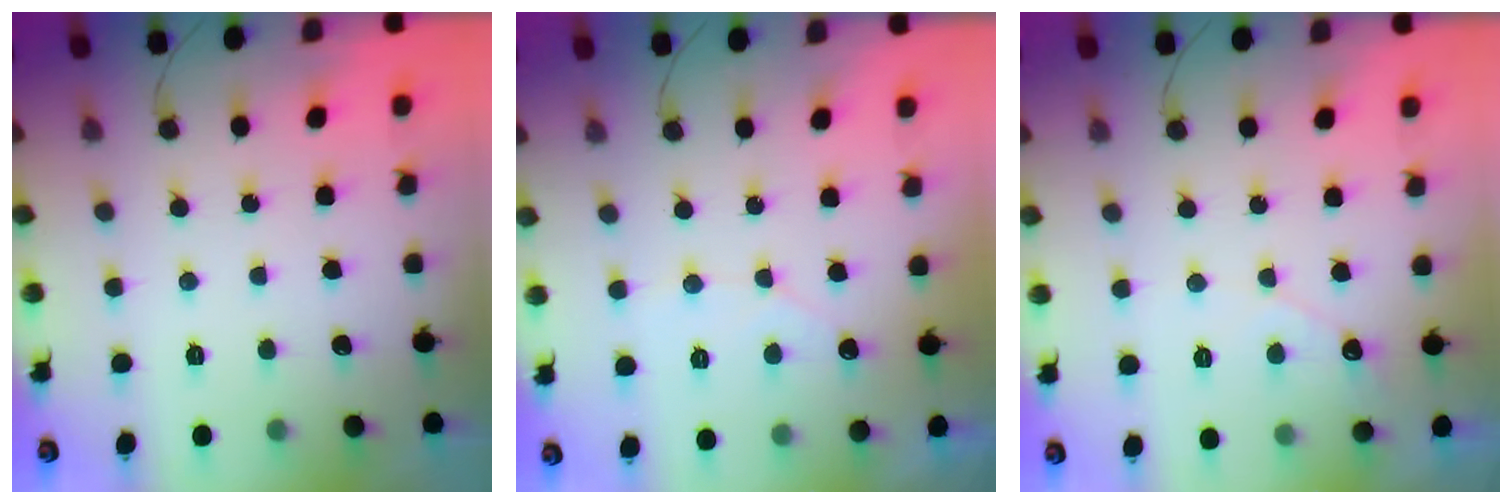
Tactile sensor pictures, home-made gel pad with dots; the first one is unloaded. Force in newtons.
{"total": 3.5, "press": 3.5, "slide": 0.2}
{"total": 3.1, "press": 3.1, "slide": 0.2}